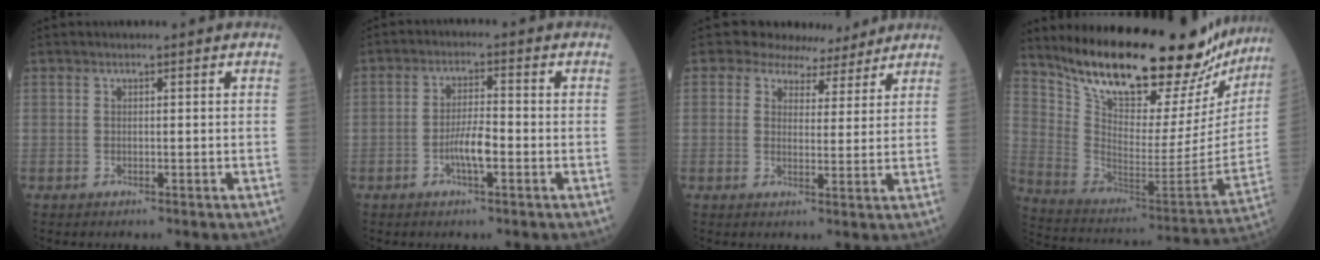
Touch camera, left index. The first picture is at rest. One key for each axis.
{"total": 4.3, "fx": -1.7, "fy": 0.8, "fz": 3.9, "tx": -0.069, "ty": 0.001, "tz": -0.034}
{"total": 6.1, "fx": 5.3, "fy": 3.1, "fz": 0.1, "tx": 0.011, "ty": 0.002, "tz": 0.062}
{"total": 29.1, "fx": 25.2, "fy": 7.3, "fz": 12.7, "tx": -0.208, "ty": -0.074, "tz": 0.356}